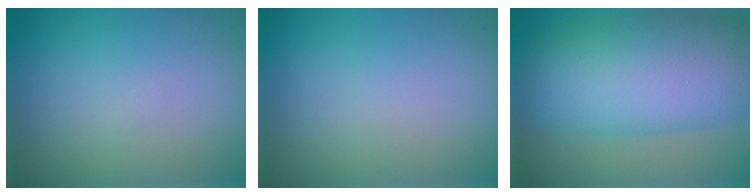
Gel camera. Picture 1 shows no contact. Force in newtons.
{"total": 0.0}
{"total": 11.1, "press": 11.1, "slide": 0.1}